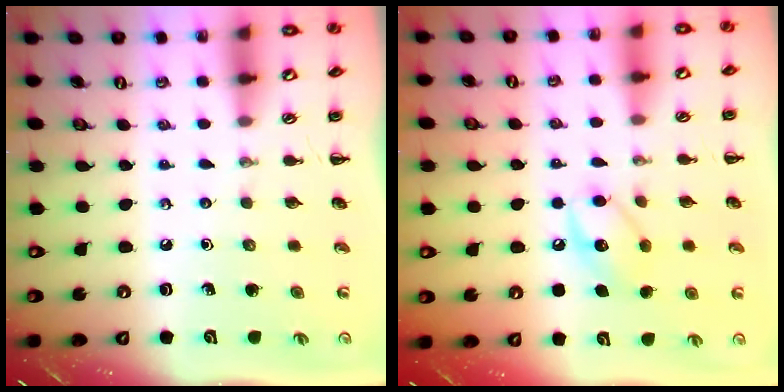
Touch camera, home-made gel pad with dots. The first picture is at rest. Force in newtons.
{"total": 9.7, "press": 9.7, "slide": 0.7}